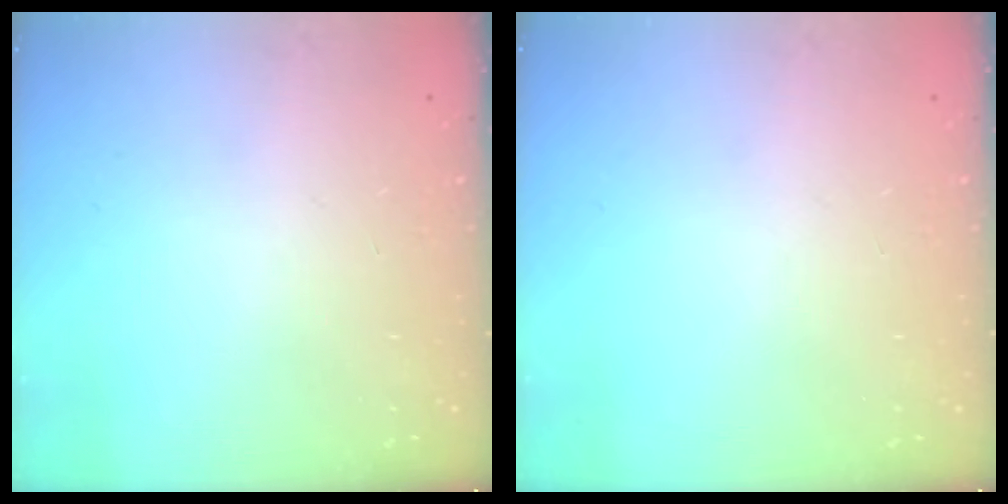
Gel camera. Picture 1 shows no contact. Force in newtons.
{"total": 0.0}